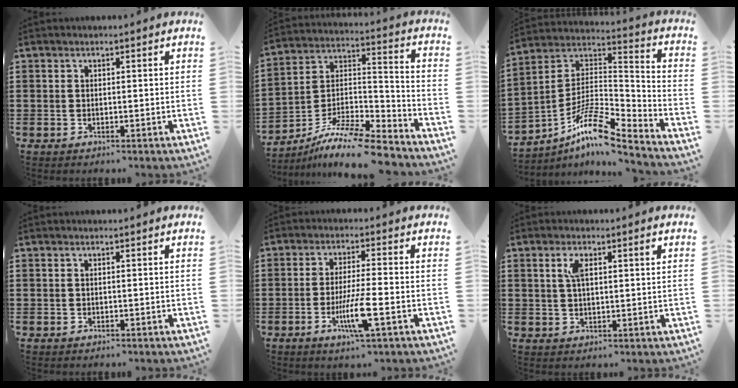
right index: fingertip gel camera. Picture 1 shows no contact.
{"total": 10.3, "force": [-8.9, 1.8, 5.0], "torque": [-0.091, 0.019, -0.177]}
{"total": 10.6, "force": [-7.5, 2.6, 7.1], "torque": [-0.152, 0.001, -0.151]}
{"total": 0.0}
{"total": 7.2, "force": [-2.7, 0.7, 6.7], "torque": [-0.135, -0.019, -0.052]}
{"total": 3.5, "force": [1.3, 1.0, 3.0], "torque": [-0.055, 0.004, 0.018]}